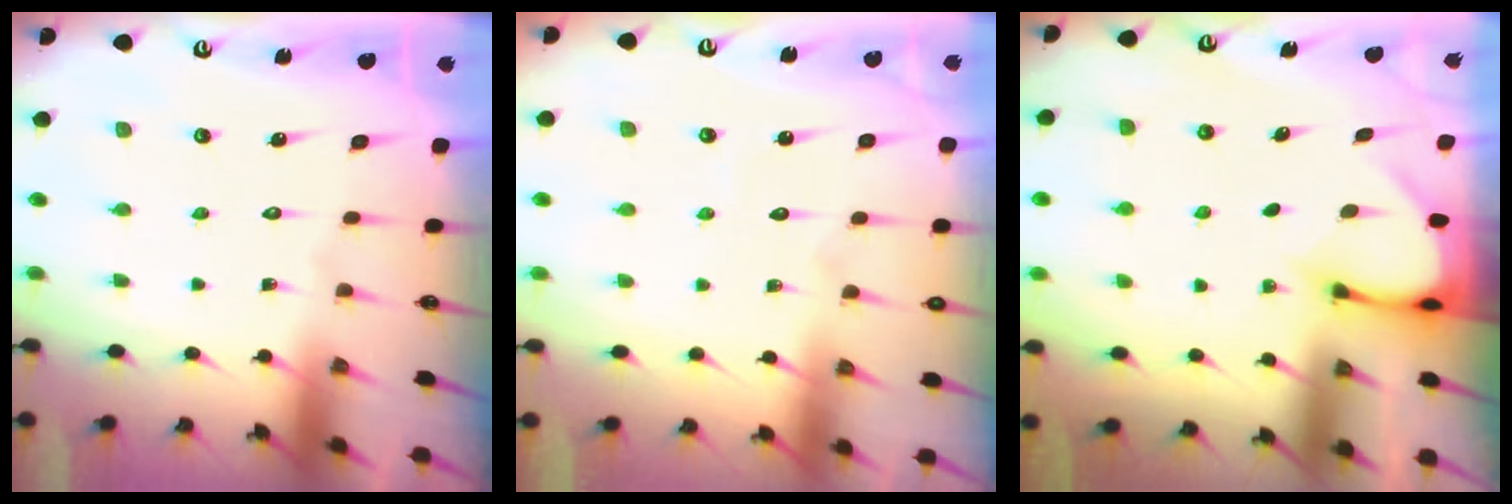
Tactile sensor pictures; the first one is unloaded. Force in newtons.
{"total": 4.3, "press": 4.3, "slide": 0.3}
{"total": 3.2, "press": 3.2, "slide": 0.3}